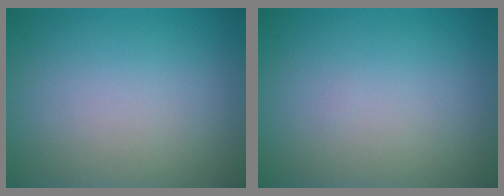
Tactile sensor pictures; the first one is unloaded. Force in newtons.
{"total": 0.0}